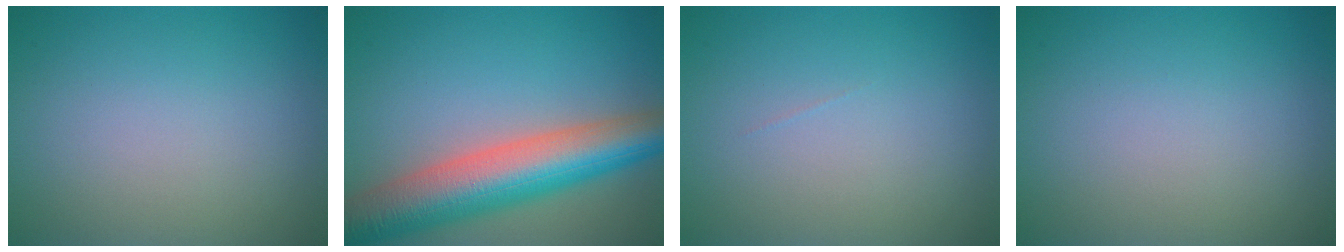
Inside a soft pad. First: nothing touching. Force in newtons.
{"total": 9.8, "press": 9.8, "slide": 0.1}
{"total": 0.0}
{"total": 0.0}